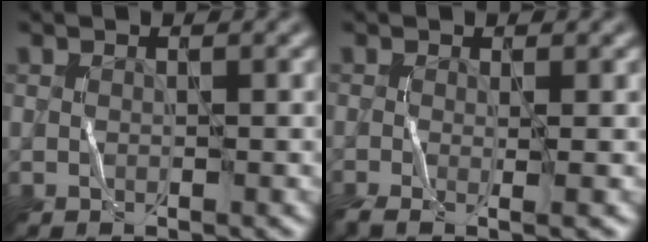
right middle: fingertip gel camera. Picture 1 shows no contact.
{"total": 2.8, "force": [-0.8, 0.6, 2.6], "torque": [-0.050, -0.012, -0.019]}